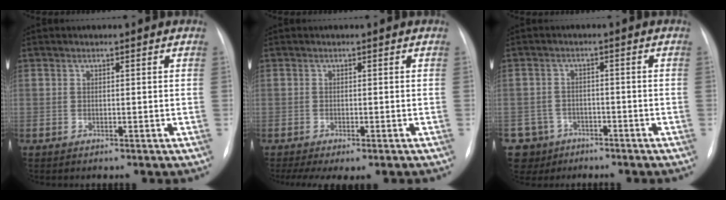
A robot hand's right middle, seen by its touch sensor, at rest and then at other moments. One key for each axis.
{"total": 7.2, "fx": -5.4, "fy": 2.0, "fz": 4.4, "tx": -0.063, "ty": -0.007, "tz": -0.078}
{"total": 6.3, "fx": -3.9, "fy": 5.0, "fz": -0.3, "tx": 0.003, "ty": 0.008, "tz": -0.061}